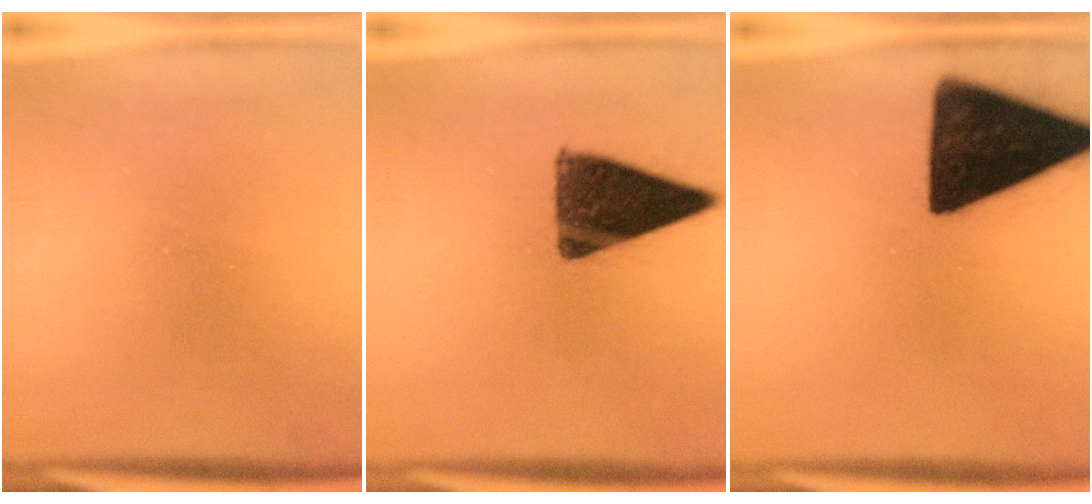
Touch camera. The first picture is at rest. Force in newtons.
{"total": 12.7}
{"total": 18.4}